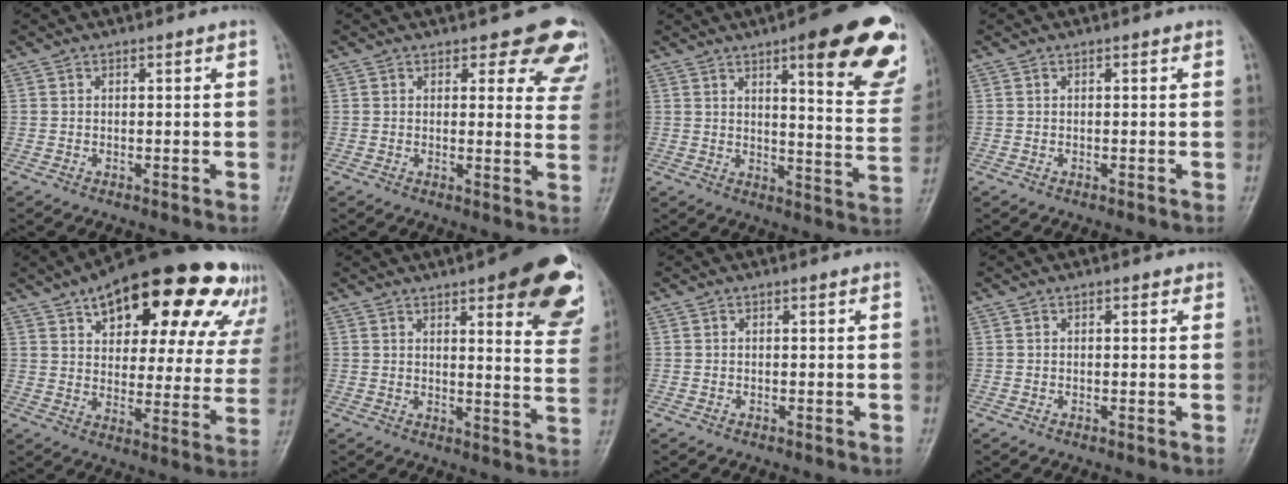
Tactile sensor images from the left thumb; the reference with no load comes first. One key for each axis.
{"total": 10.3, "fx": 8.4, "fy": 4.3, "fz": 4.0, "tx": 0.008, "ty": -0.045, "tz": 0.066}
{"total": 21.4, "fx": 11.9, "fy": 5.2, "fz": 17.0, "tx": -0.180, "ty": -0.056, "tz": 0.146}
{"total": 0.0}
{"total": 29.0, "fx": 17.2, "fy": 12.4, "fz": 19.8, "tx": -0.241, "ty": -0.017, "tz": 0.232}
{"total": 20.0, "fx": 10.8, "fy": 5.8, "fz": 15.9, "tx": -0.162, "ty": -0.040, "tz": 0.122}
{"total": 0.0}
{"total": 0.9, "fx": 0.5, "fy": 0.6, "fz": 0.5, "tx": 0.000, "ty": -0.001, "tz": 0.002}